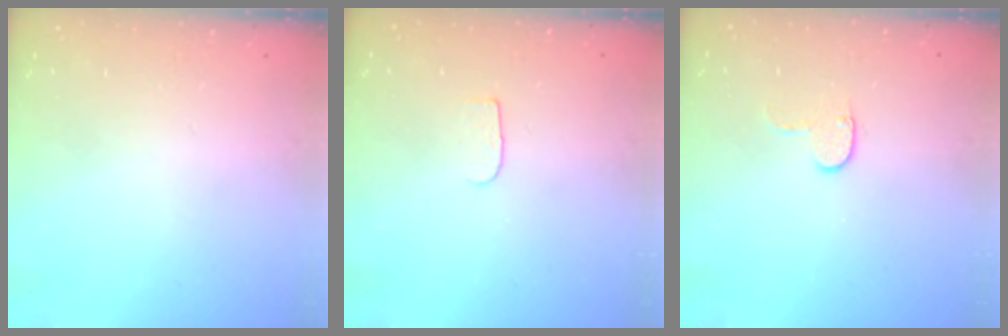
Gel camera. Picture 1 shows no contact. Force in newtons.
{"total": 4.2, "press": 4.2, "slide": 0.4}
{"total": 5.5, "press": 5.5, "slide": 0.5}